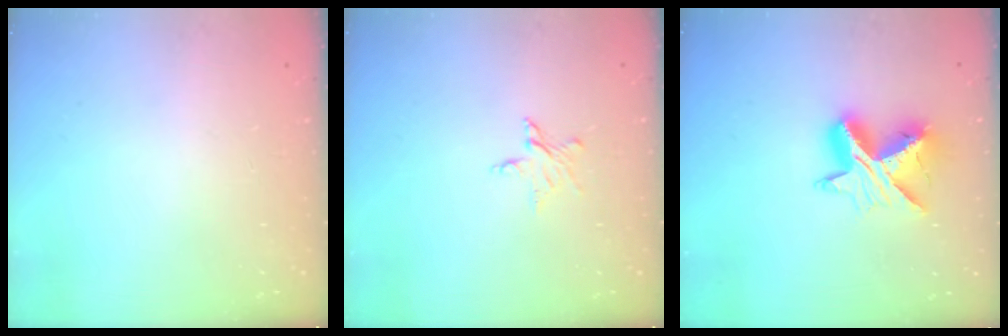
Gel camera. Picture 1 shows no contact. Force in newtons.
{"total": 5.2, "press": 5.1, "slide": 0.3}
{"total": 9.5, "press": 9.5, "slide": 0.7}